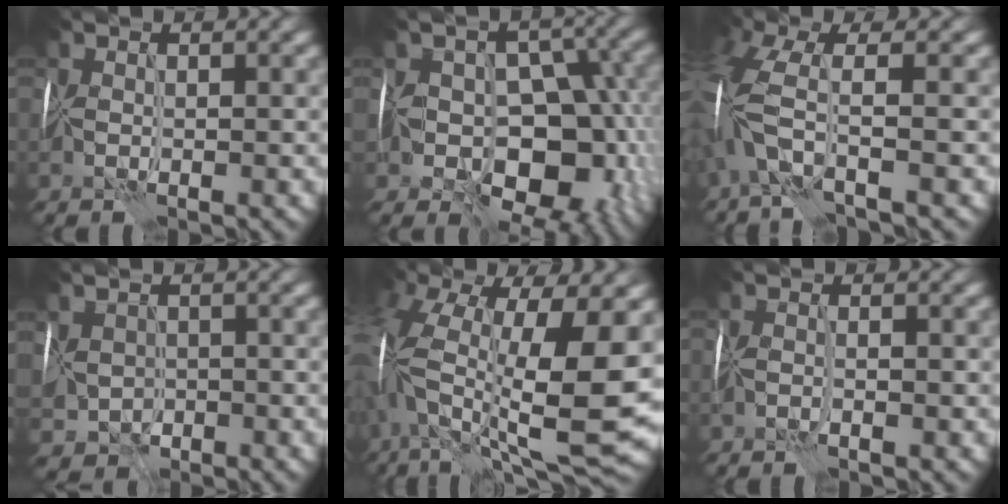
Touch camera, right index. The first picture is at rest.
{"total": 9.8, "force": [-3.1, 6.7, 6.5], "torque": [-0.072, -0.001, -0.049]}
{"total": 5.6, "force": [-1.4, 1.7, 5.1], "torque": [-0.128, 0.012, -0.038]}
{"total": 2.5, "force": [-0.8, 2.2, 0.9], "torque": [-0.018, -0.001, -0.008]}
{"total": 15.5, "force": [-0.6, 5.9, 14.3], "torque": [-0.284, -0.003, 0.004]}
{"total": 0.7, "force": [-0.5, -0.2, 0.4], "torque": [-0.007, 0.000, -0.012]}